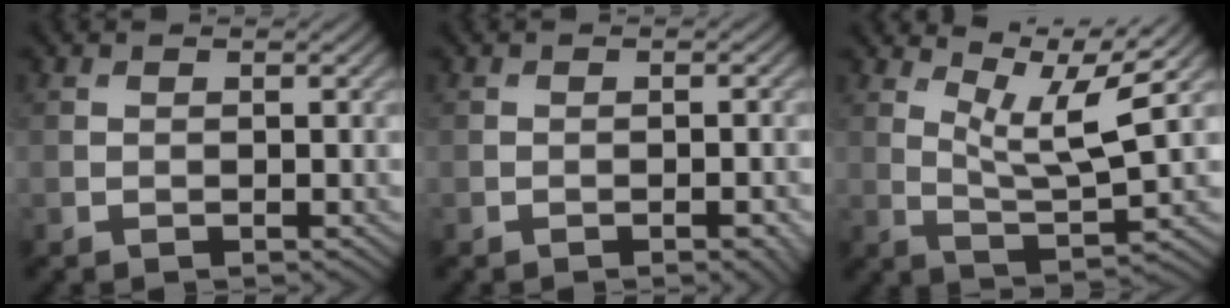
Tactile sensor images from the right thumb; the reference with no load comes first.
{"total": 2.1, "force": [-1.1, 0.6, 1.6], "torque": [-0.021, 0.002, -0.013]}
{"total": 8.9, "force": [5.4, 1.8, 6.8], "torque": [-0.131, -0.003, 0.097]}